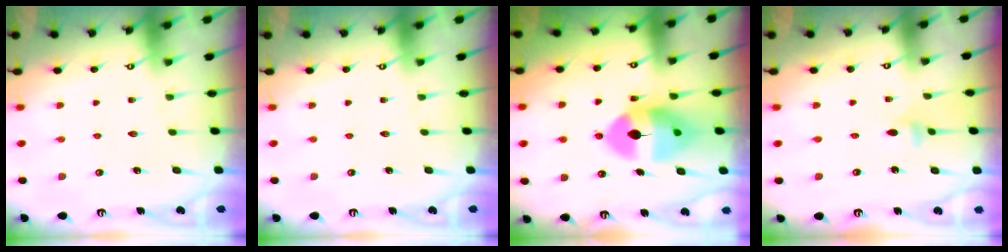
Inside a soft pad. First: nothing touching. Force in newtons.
{"total": 0.0}
{"total": 12.2, "press": 12.1, "slide": 2.0}
{"total": 3.2, "press": 3.2, "slide": 0.5}